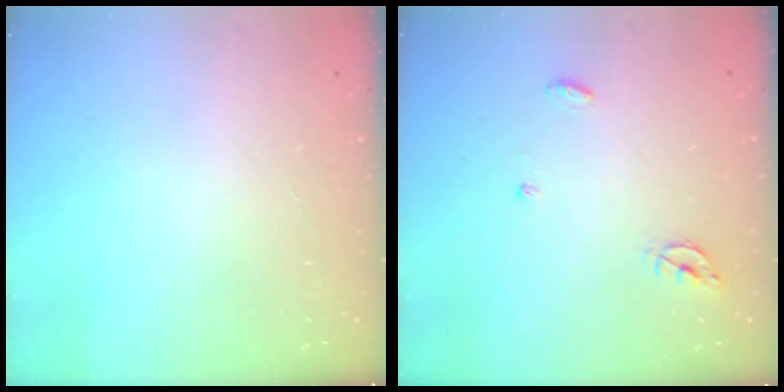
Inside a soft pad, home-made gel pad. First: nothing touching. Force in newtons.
{"total": 4.2, "press": 4.2, "slide": 0.3}